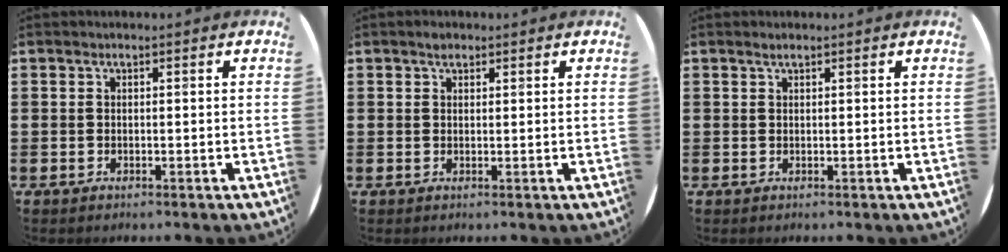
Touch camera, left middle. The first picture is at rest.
{"total": 1.1, "force": [0.9, 0.5, 0.4], "torque": [-0.001, 0.000, 0.014]}
{"total": 0.6, "force": [0.5, 0.0, 0.4], "torque": [-0.008, 0.000, 0.009]}